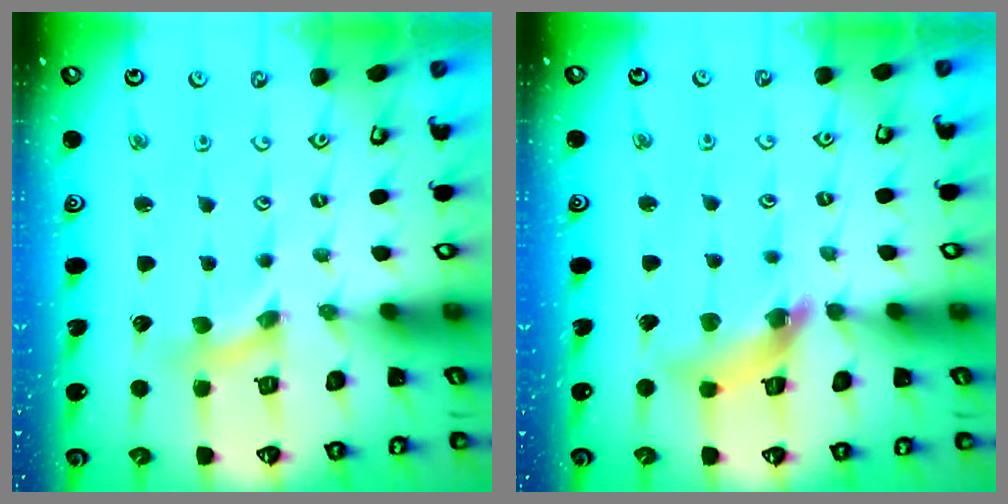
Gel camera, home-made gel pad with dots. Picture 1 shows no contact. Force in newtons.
{"total": 10.6, "press": 10.5, "slide": 1.3}